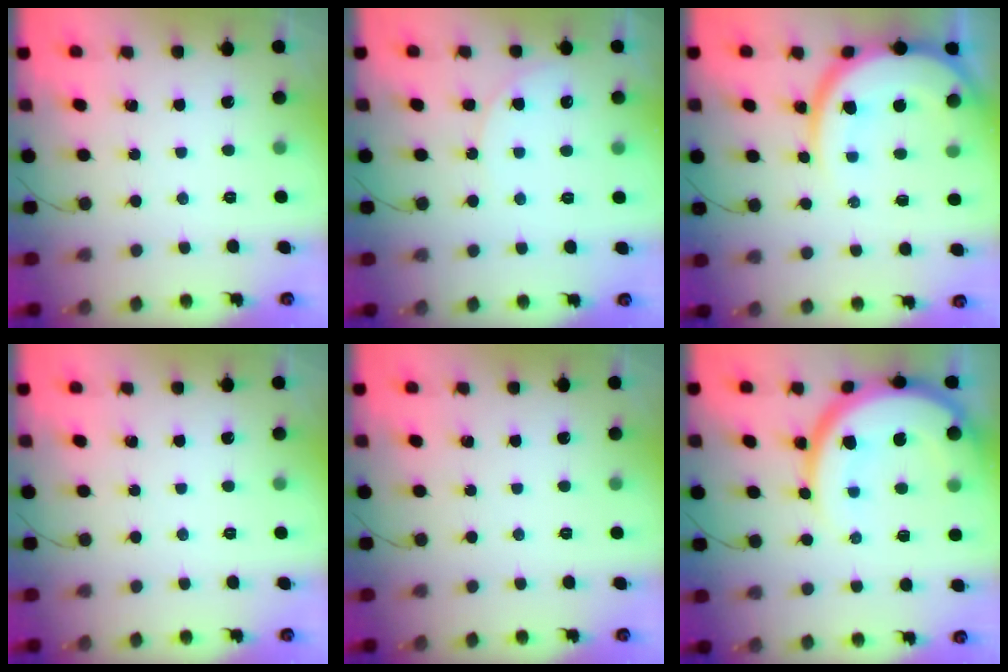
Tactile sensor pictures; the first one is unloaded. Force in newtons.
{"total": 6.5, "press": 6.5, "slide": 0.6}
{"total": 15.1, "press": 14.9, "slide": 2.2}
{"total": 0.0}
{"total": 0.0}
{"total": 18.0, "press": 18.0, "slide": 1.4}